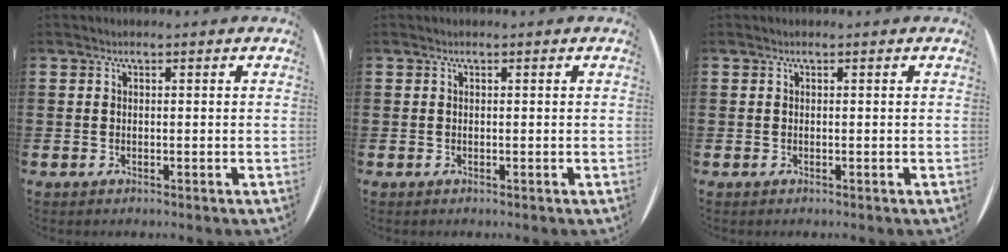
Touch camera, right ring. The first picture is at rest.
{"total": 0.0}
{"total": 0.0}